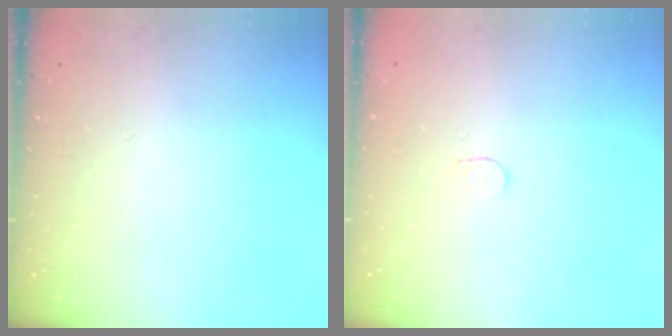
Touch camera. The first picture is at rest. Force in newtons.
{"total": 3.3, "press": 3.3, "slide": 0.3}